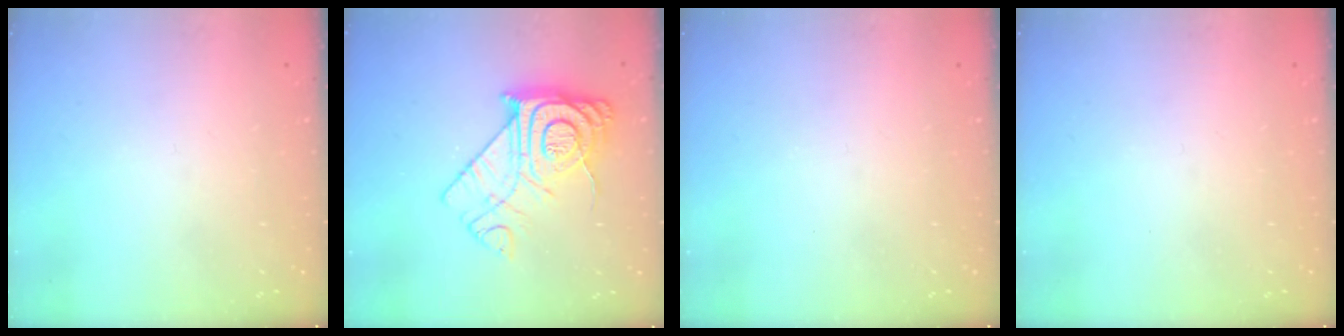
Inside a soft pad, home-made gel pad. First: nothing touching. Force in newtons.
{"total": 16.4, "press": 16.3, "slide": 1.7}
{"total": 0.0}
{"total": 0.0}